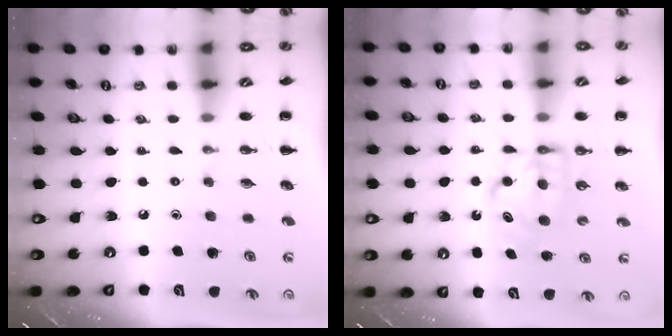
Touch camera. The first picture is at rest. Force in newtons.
{"total": 6.4, "press": 6.4, "slide": 0.2}